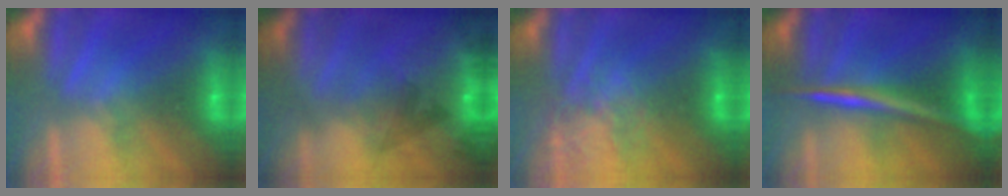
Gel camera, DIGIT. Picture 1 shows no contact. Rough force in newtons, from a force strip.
{"total": 5.8}
{"total": 4.4}
{"total": 2.9}